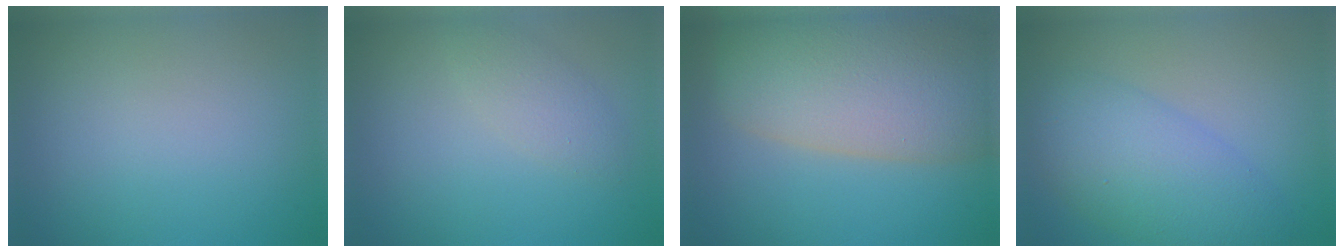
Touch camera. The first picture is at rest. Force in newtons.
{"total": 1.9, "press": 1.9, "slide": 0.0}
{"total": 11.6, "press": 11.6, "slide": 0.9}
{"total": 4.7, "press": 4.7, "slide": 0.1}